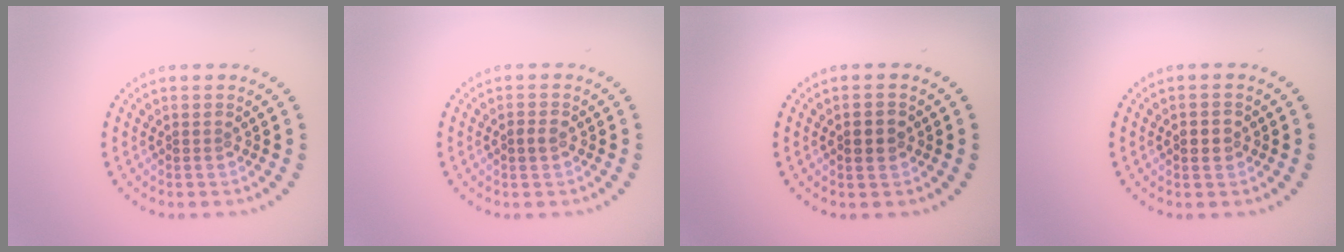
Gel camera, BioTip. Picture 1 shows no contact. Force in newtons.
{"total": 1.3, "press": 1.3, "slide": 0.2}
{"total": 2.3, "press": 2.3, "slide": 0.1}
{"total": 1.4, "press": 1.4, "slide": 0.2}